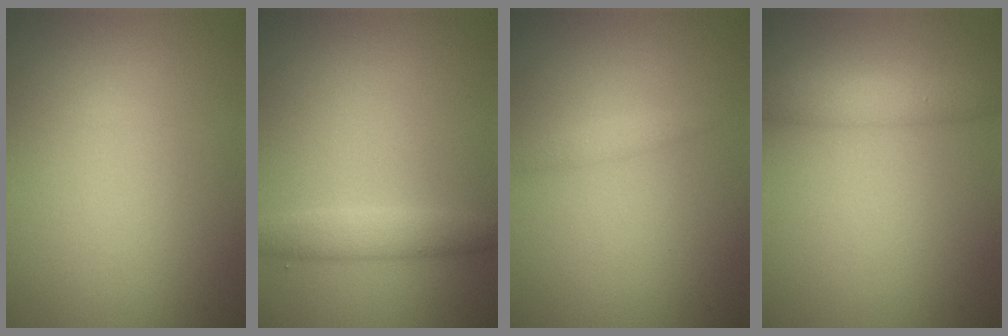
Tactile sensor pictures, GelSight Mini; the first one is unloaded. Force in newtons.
{"total": 2.4, "press": 2.4, "slide": 0.1}
{"total": 1.0, "press": 1.0, "slide": 0.0}
{"total": 3.0, "press": 3.0, "slide": 0.2}